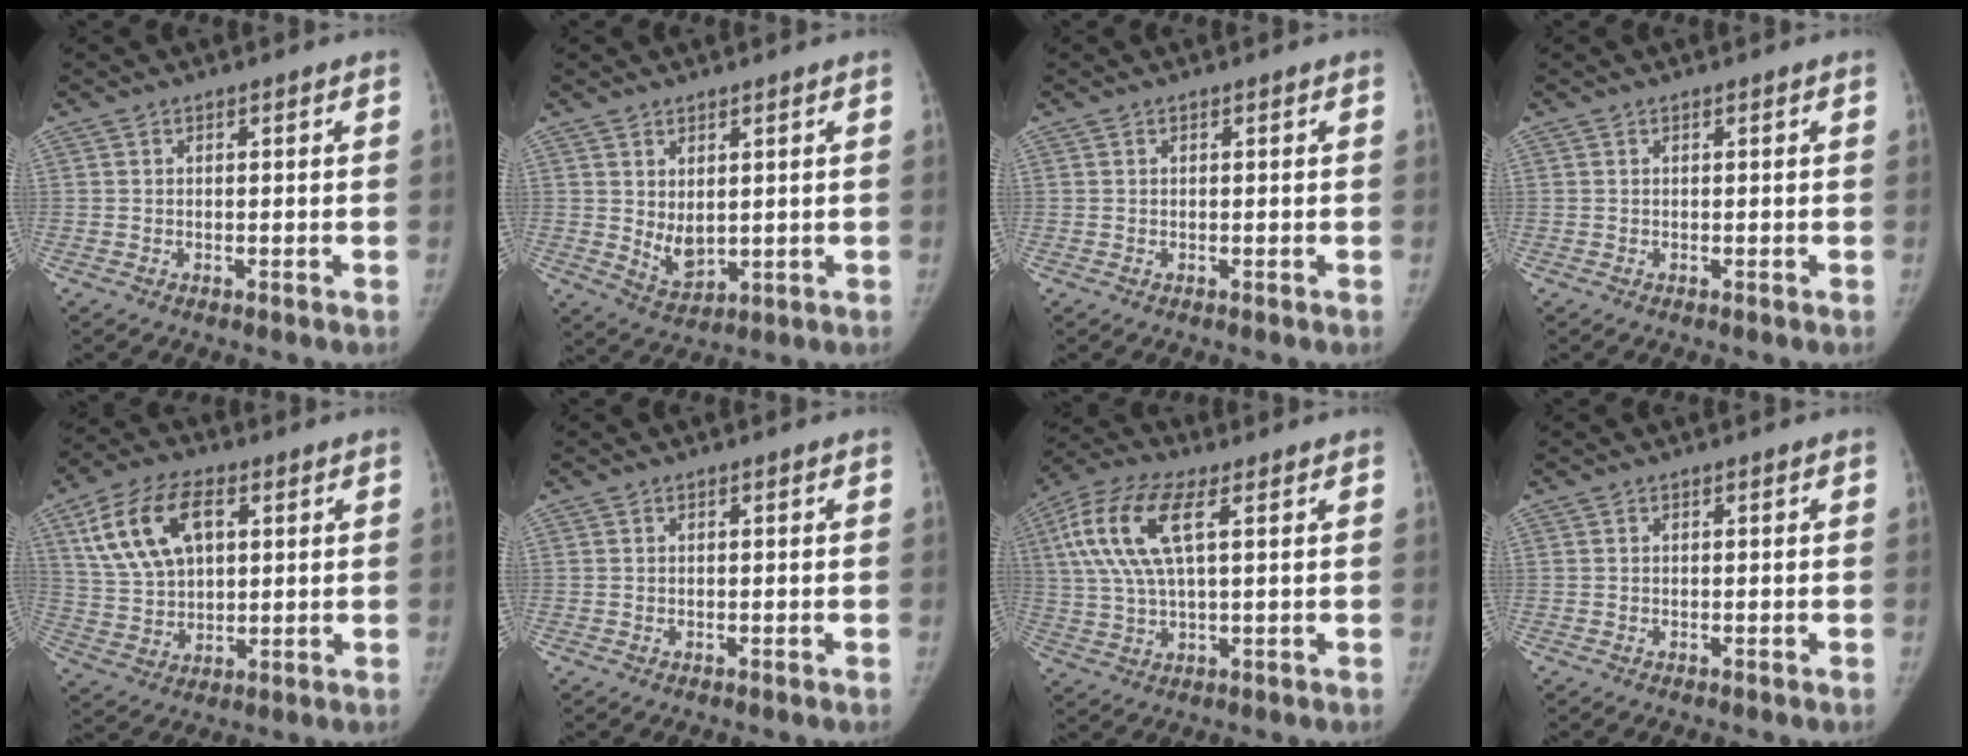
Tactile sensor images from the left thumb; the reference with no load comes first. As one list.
[{"total": 4.9, "force": [1.0, 3.1, 3.7], "torque": [-0.051, -0.019, 0.034]}, {"total": 0.0}, {"total": 0.0}, {"total": 14.4, "force": [5.4, 8.6, 10.2], "torque": [-0.178, -0.003, 0.106]}, {"total": 0.0}, {"total": 13.7, "force": [4.2, 5.5, 11.8], "torque": [-0.265, 0.015, 0.079]}, {"total": 0.0}]